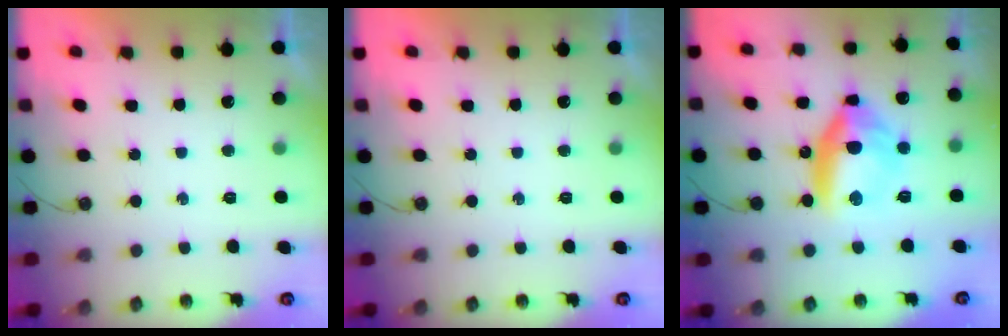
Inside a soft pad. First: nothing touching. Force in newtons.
{"total": 0.0}
{"total": 11.9, "press": 11.6, "slide": 2.6}